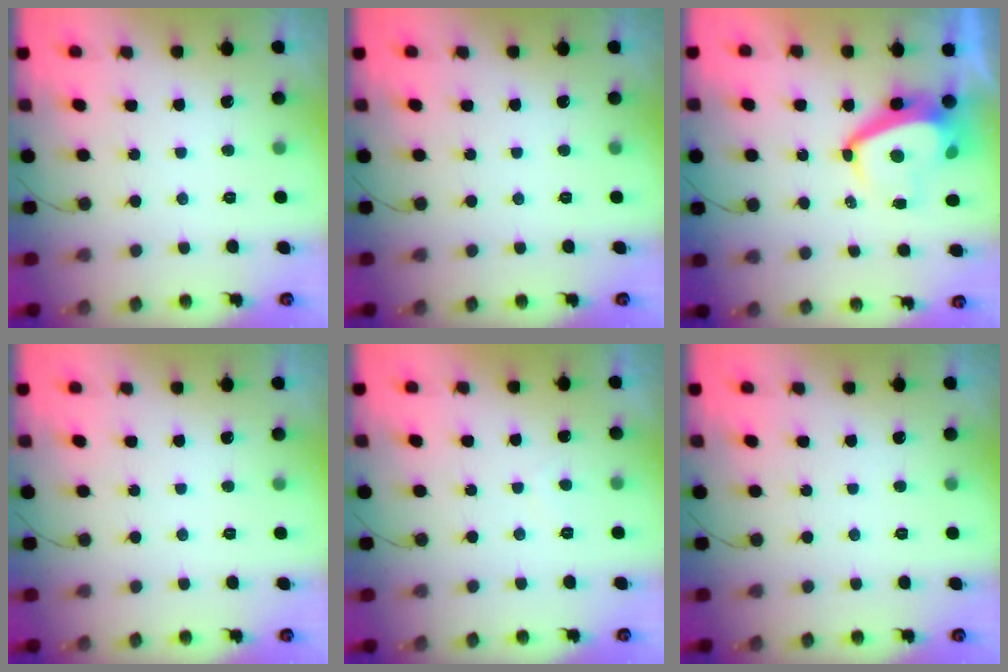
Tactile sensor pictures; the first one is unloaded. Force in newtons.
{"total": 0.0}
{"total": 7.6, "press": 7.6, "slide": 1.0}
{"total": 0.0}
{"total": 0.6, "press": 0.5, "slide": 0.4}
{"total": 0.0}